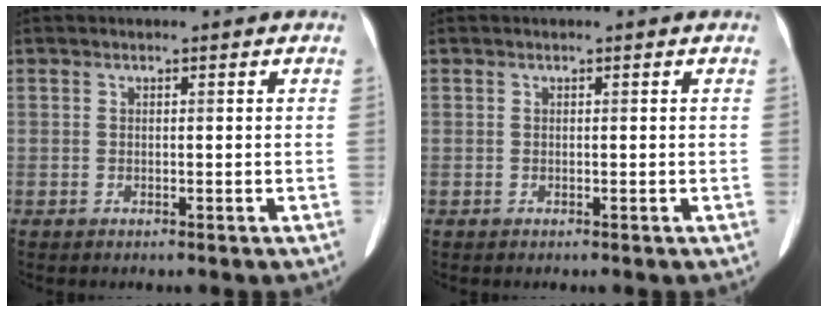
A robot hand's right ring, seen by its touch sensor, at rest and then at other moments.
{"total": 0.0}